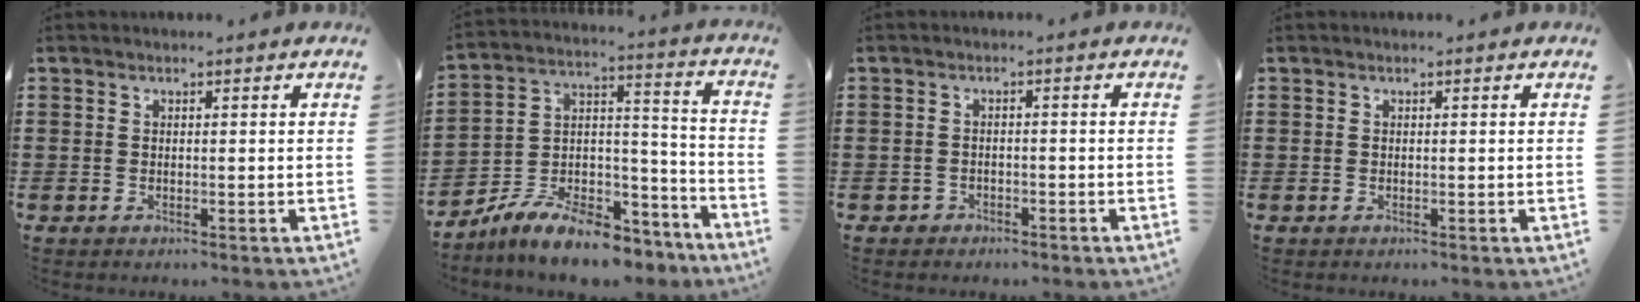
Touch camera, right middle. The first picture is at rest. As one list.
[{"total": 9.2, "force": [-7.9, 2.6, 3.8], "torque": [-0.074, 0.019, -0.156]}, {"total": 1.3, "force": [-1.1, 0.6, 0.0], "torque": [-0.005, 0.001, -0.026]}, {"total": 0.0}]